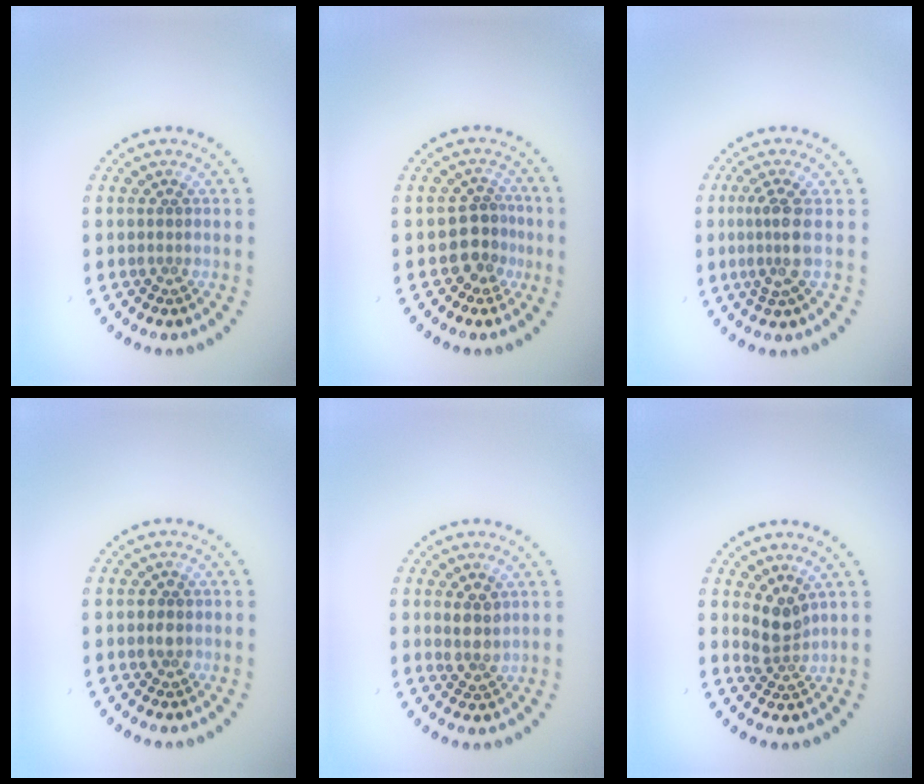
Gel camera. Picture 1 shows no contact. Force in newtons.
{"total": 2.6, "press": 2.1, "slide": 1.5}
{"total": 2.6, "press": 2.0, "slide": 1.7}
{"total": 1.5, "press": 1.4, "slide": 0.5}
{"total": 2.1, "press": 1.9, "slide": 1.0}
{"total": 2.3, "press": 1.8, "slide": 1.5}